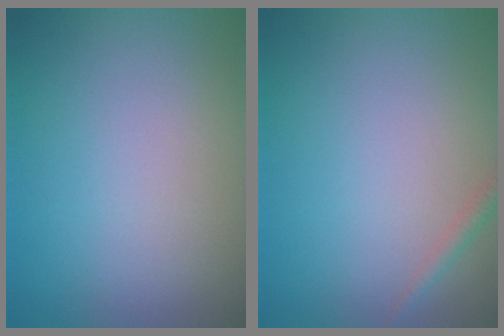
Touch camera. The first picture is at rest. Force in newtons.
{"total": 1.0, "press": 1.0, "slide": 0.0}